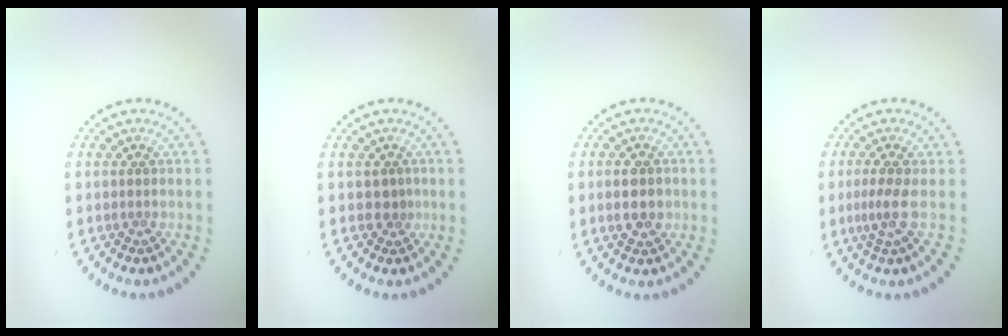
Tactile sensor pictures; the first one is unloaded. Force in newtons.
{"total": 1.2, "press": 0.8, "slide": 0.9}
{"total": 3.0, "press": 3.0, "slide": 0.1}
{"total": 2.0, "press": 1.4, "slide": 1.4}